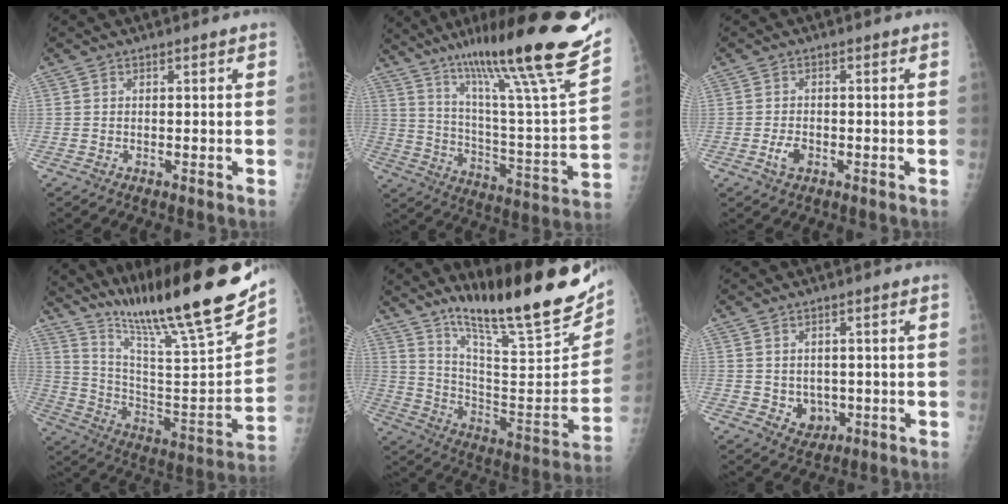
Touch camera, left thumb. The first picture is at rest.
{"total": 29.1, "force": [20.2, 2.2, 20.9], "torque": [-0.313, -0.084, 0.318]}
{"total": 2.7, "force": [-1.1, 1.6, 1.8], "torque": [-0.035, 0.004, -0.020]}
{"total": 27.3, "force": [21.3, 2.1, 16.9], "torque": [-0.259, -0.113, 0.351]}
{"total": 26.5, "force": [19.0, 4.5, 17.9], "torque": [-0.251, -0.100, 0.308]}
{"total": 4.2, "force": [-0.4, 3.5, 2.1], "torque": [-0.014, -0.001, 0.007]}